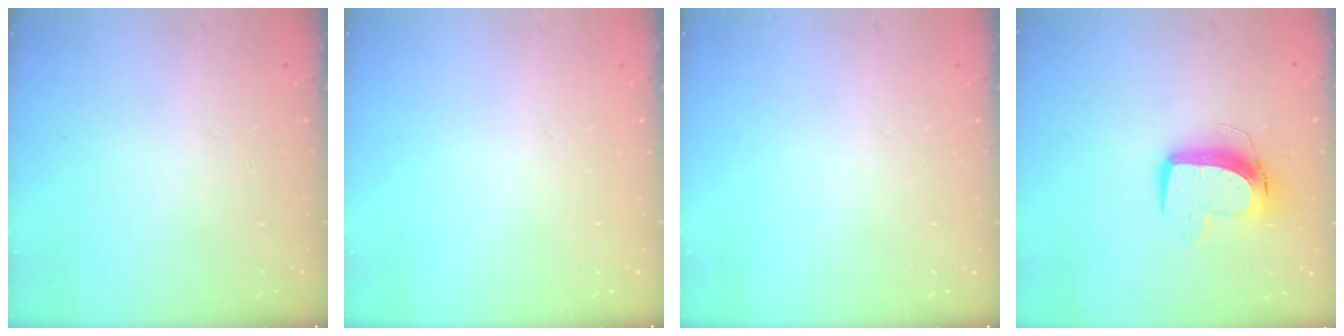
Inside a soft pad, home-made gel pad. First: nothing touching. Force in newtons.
{"total": 0.0}
{"total": 0.0}
{"total": 11.1, "press": 11.0, "slide": 1.0}